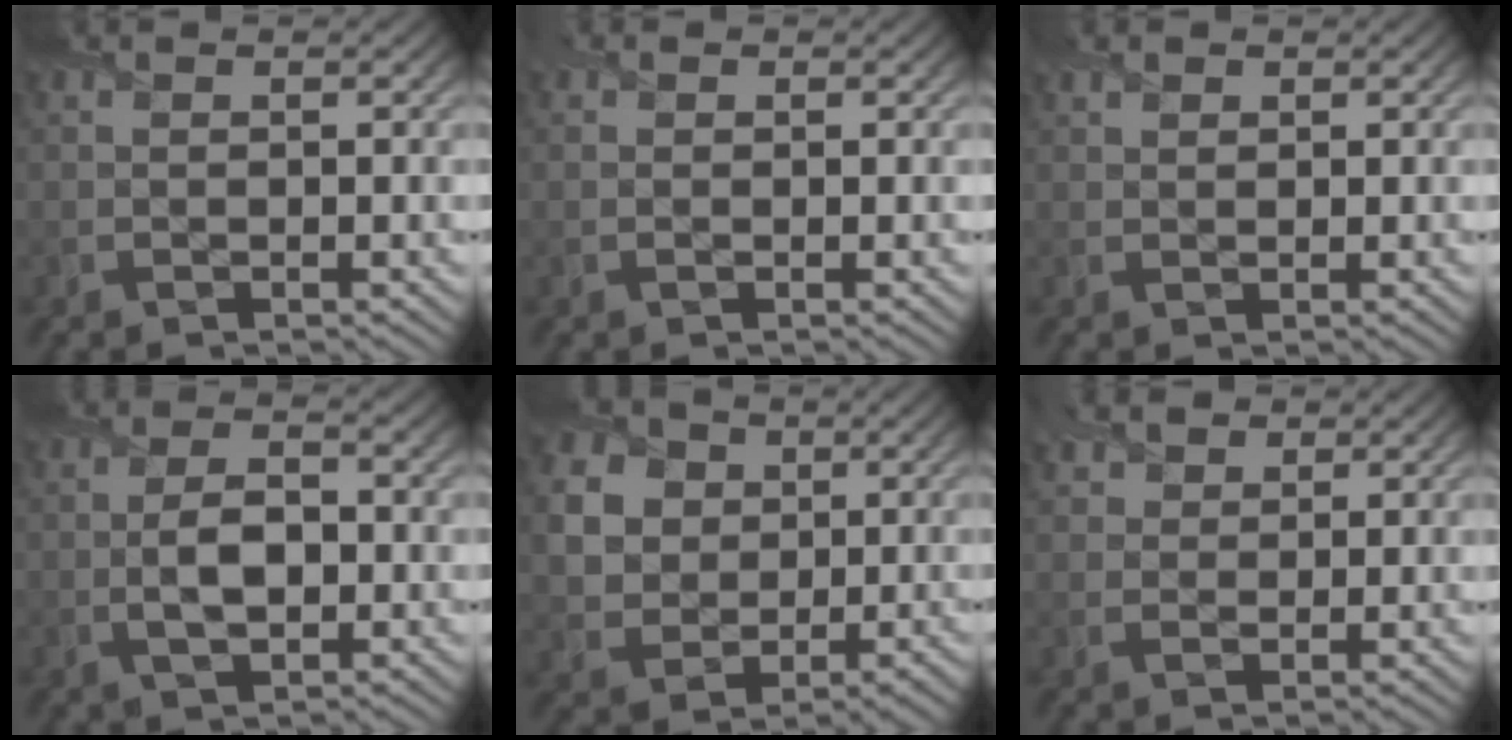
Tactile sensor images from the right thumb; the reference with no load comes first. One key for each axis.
{"total": 0.8, "fx": 0.2, "fy": 0.6, "fz": 0.5, "tx": -0.009, "ty": -0.001, "tz": 0.003}
{"total": 1.2, "fx": 0.9, "fy": 0.6, "fz": 0.4, "tx": -0.010, "ty": 0.004, "tz": 0.019}
{"total": 5.0, "fx": -0.8, "fy": 2.5, "fz": 4.2, "tx": -0.091, "ty": 0.001, "tz": -0.015}
{"total": 7.3, "fx": 1.3, "fy": 6.3, "fz": 3.5, "tx": -0.113, "ty": 0.000, "tz": 0.018}
{"total": 2.9, "fx": 1.9, "fy": 1.9, "fz": 1.1, "tx": -0.027, "ty": 0.008, "tz": 0.036}